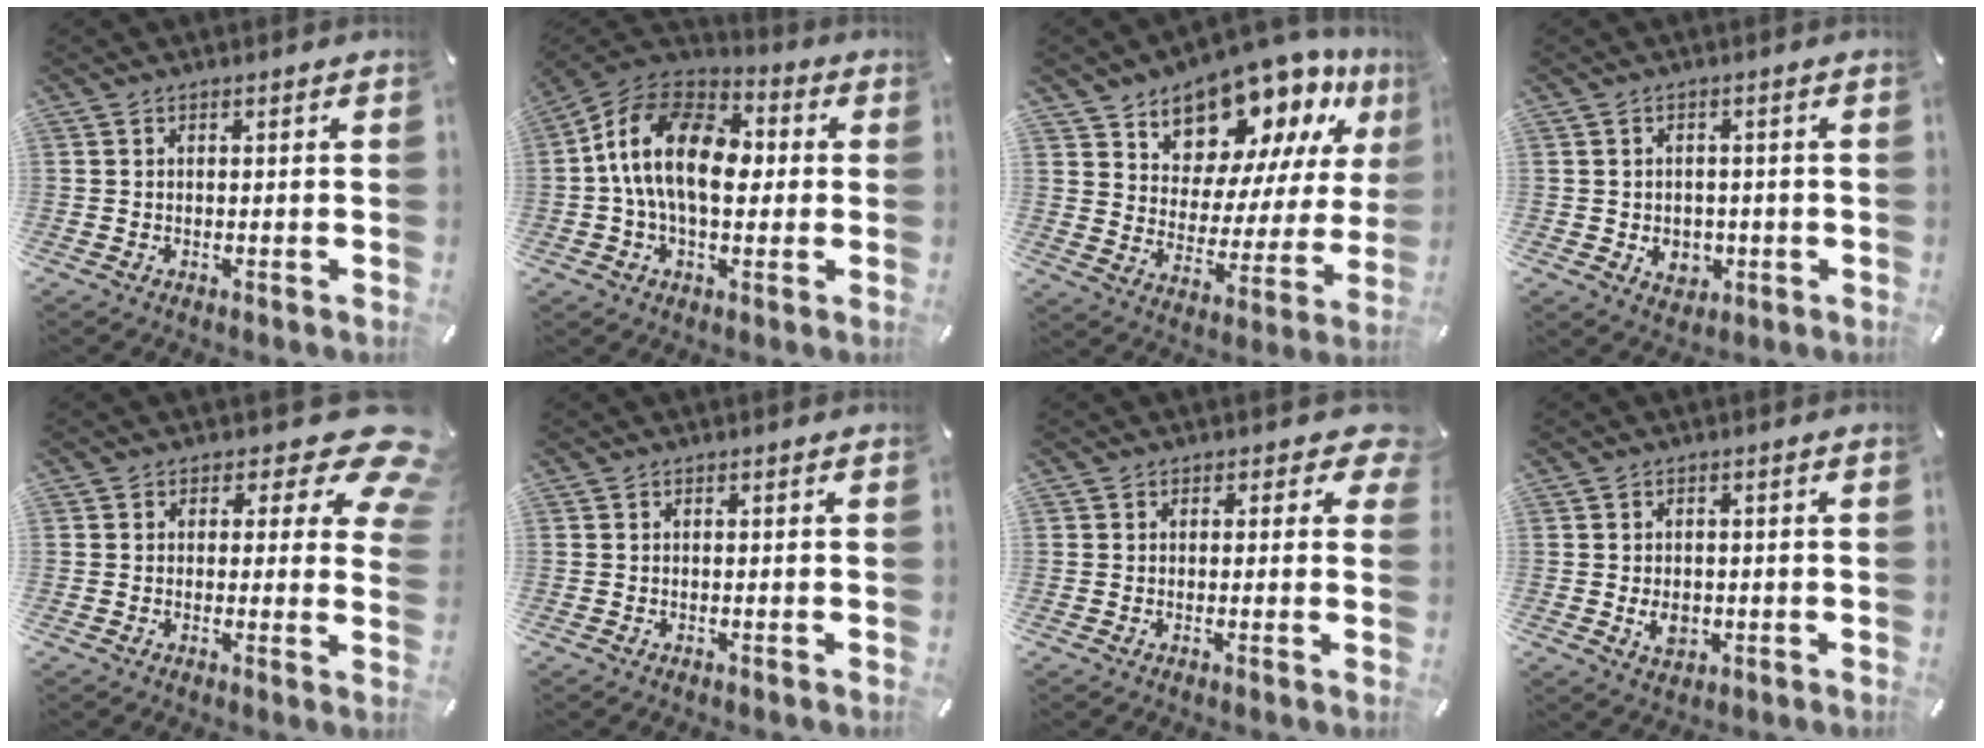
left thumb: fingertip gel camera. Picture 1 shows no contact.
{"total": 16.5, "force": [-0.2, 10.4, 12.8], "torque": [-0.277, 0.009, -0.008]}
{"total": 14.0, "force": [12.0, 6.8, 2.7], "torque": [-0.060, -0.117, 0.213]}
{"total": 4.8, "force": [-0.9, 4.1, 2.3], "torque": [-0.025, 0.002, -0.016]}
{"total": 9.2, "force": [4.1, 4.8, 6.7], "torque": [-0.072, -0.033, 0.068]}
{"total": 0.0}
{"total": 3.7, "force": [1.3, 2.5, 2.4], "torque": [-0.019, -0.003, 0.017]}
{"total": 4.5, "force": [-0.8, 3.2, 3.0], "torque": [-0.059, -0.004, -0.017]}